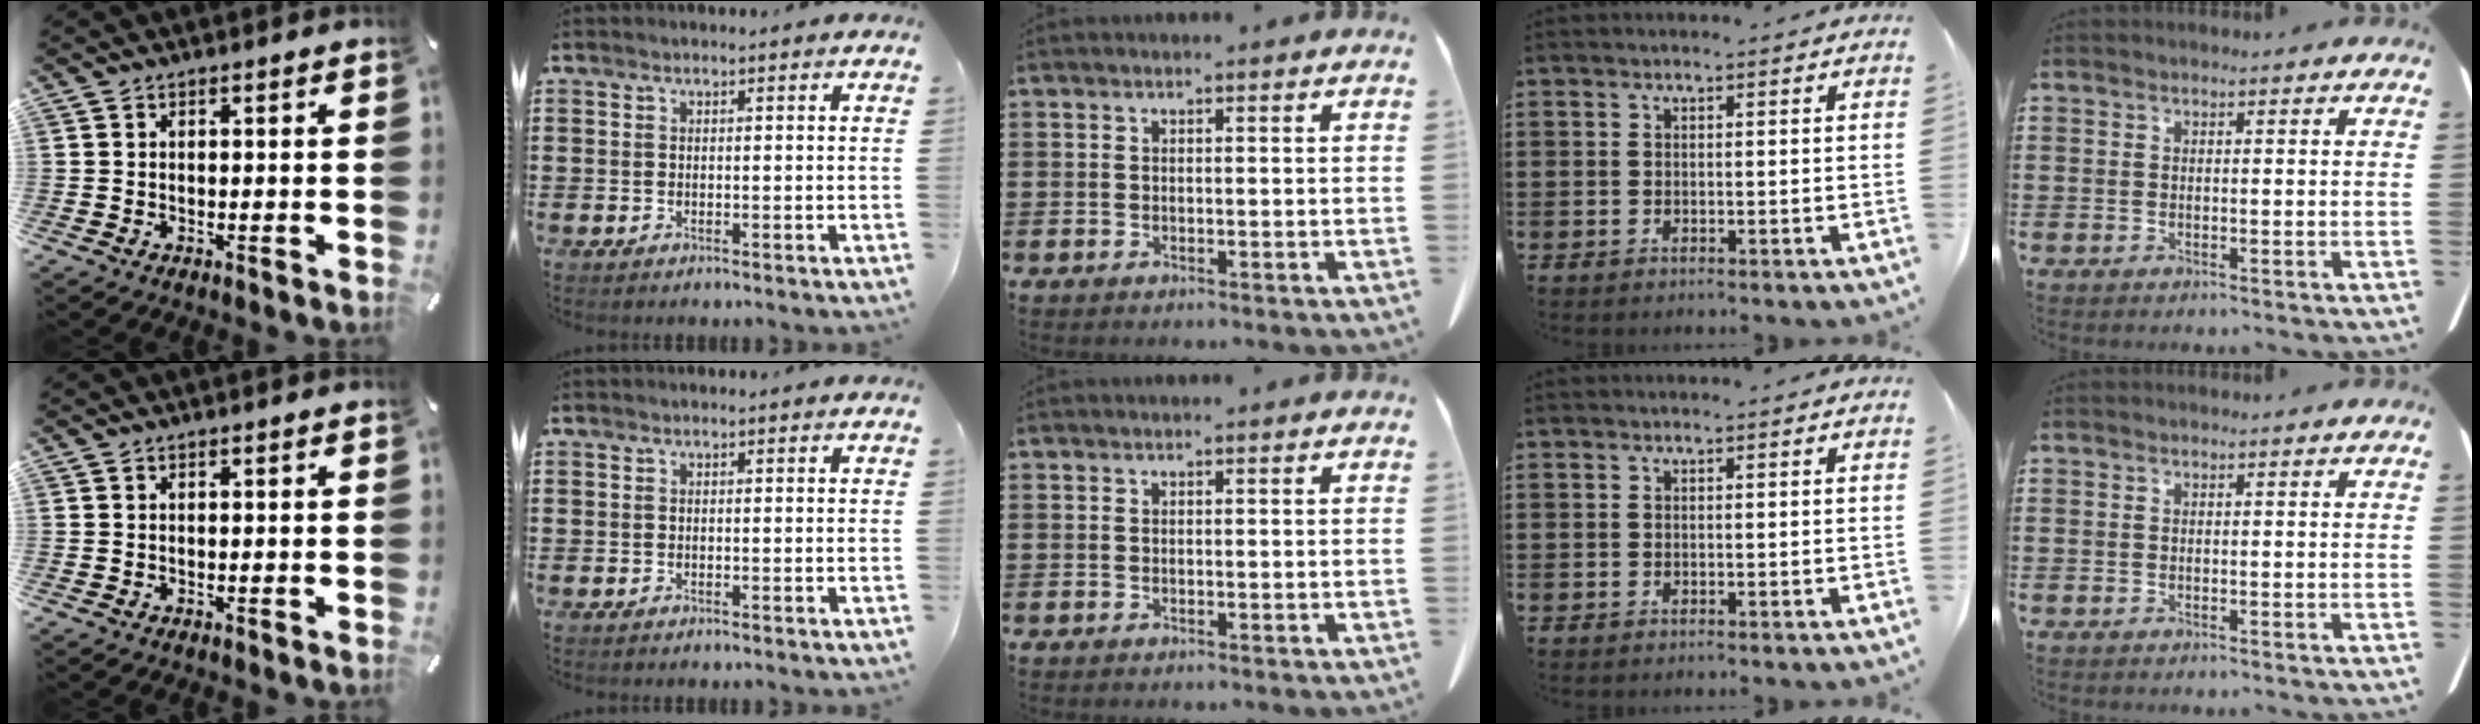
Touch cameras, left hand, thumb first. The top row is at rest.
{}